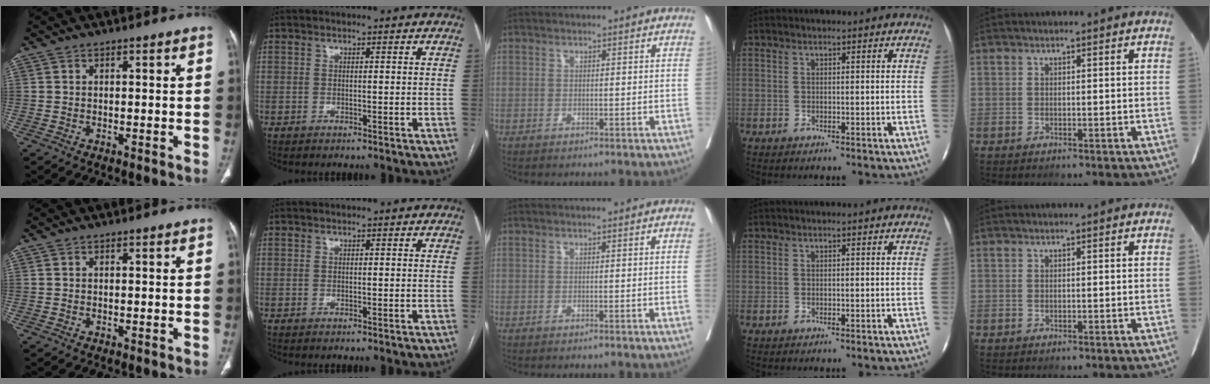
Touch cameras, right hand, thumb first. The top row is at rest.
{"middle": {"total": 0.6, "force": [0.0, -0.3, 0.5], "torque": [-0.003, 0.002, 0.000]}}